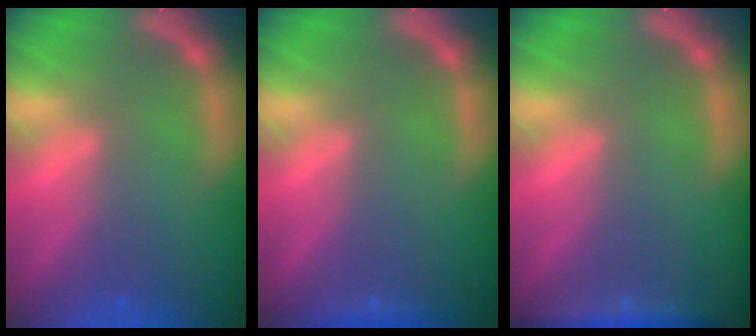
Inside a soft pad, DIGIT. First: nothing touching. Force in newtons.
{"total": 0.9}
{"total": 3.0}